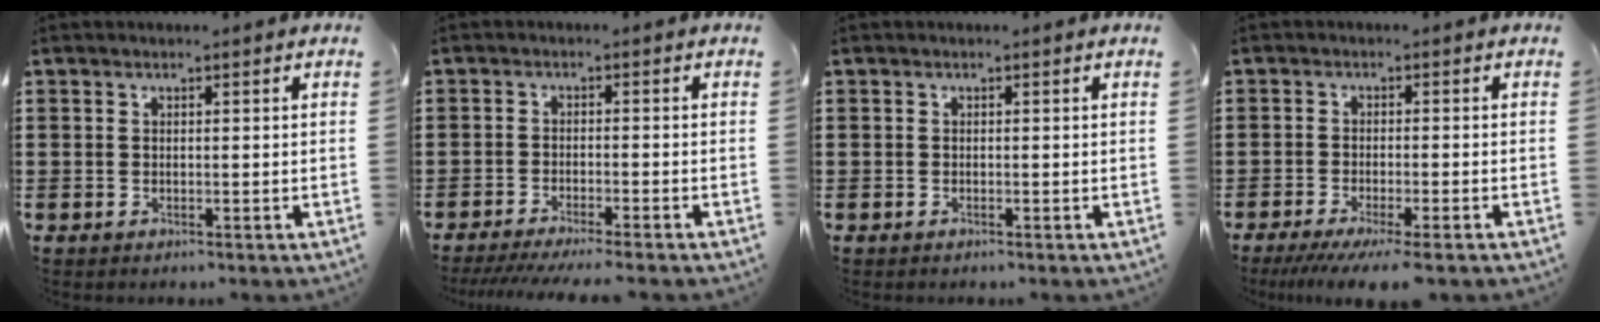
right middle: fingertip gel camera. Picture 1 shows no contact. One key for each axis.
{"total": 3.0, "fx": -2.7, "fy": -0.3, "fz": 1.3, "tx": -0.020, "ty": -0.005, "tz": -0.053}
{"total": 0.0}
{"total": 3.7, "fx": -3.0, "fy": -0.2, "fz": 2.3, "tx": -0.042, "ty": -0.015, "tz": -0.055}